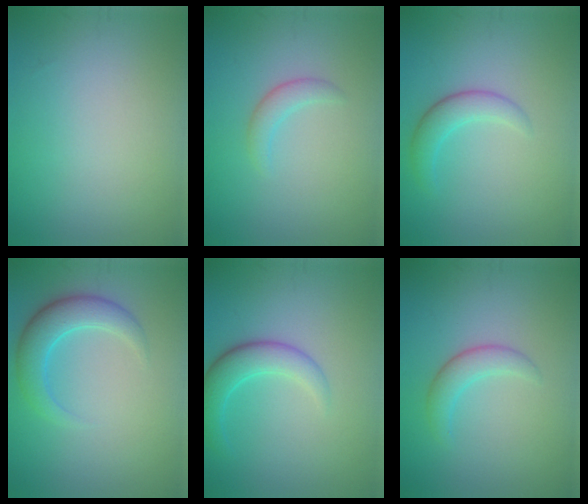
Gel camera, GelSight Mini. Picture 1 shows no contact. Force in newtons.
{"total": 1.5, "press": 1.5, "slide": 0.1}
{"total": 2.4, "press": 2.4, "slide": 0.2}
{"total": 3.9, "press": 3.9, "slide": 0.1}
{"total": 3.5, "press": 3.5, "slide": 0.1}
{"total": 2.2, "press": 2.2, "slide": 0.2}